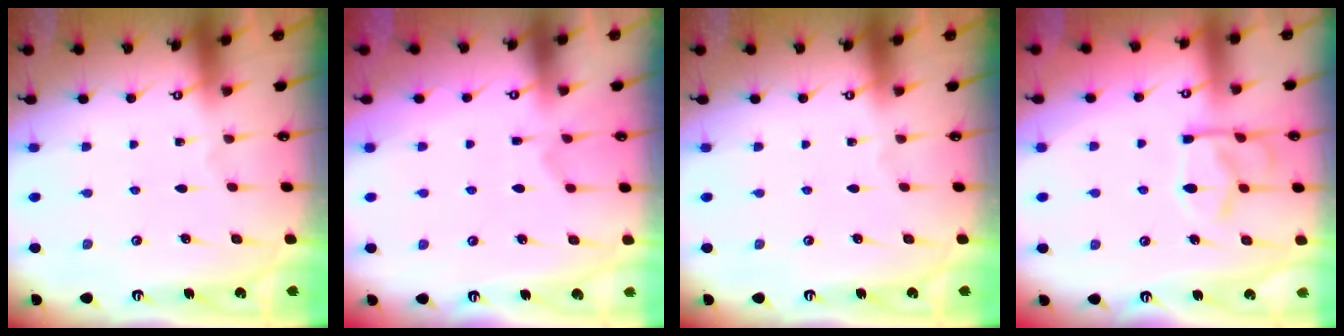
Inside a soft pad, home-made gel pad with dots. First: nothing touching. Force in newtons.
{"total": 2.9, "press": 2.7, "slide": 1.2}
{"total": 0.0}
{"total": 12.7, "press": 12.7, "slide": 1.2}